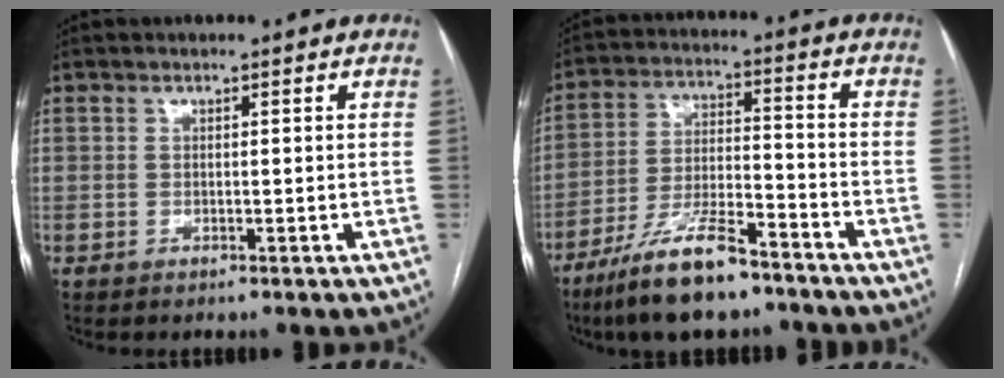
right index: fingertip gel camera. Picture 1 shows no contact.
{"total": 13.0, "force": [-9.5, 2.5, 8.5], "torque": [-0.166, -0.015, -0.172]}